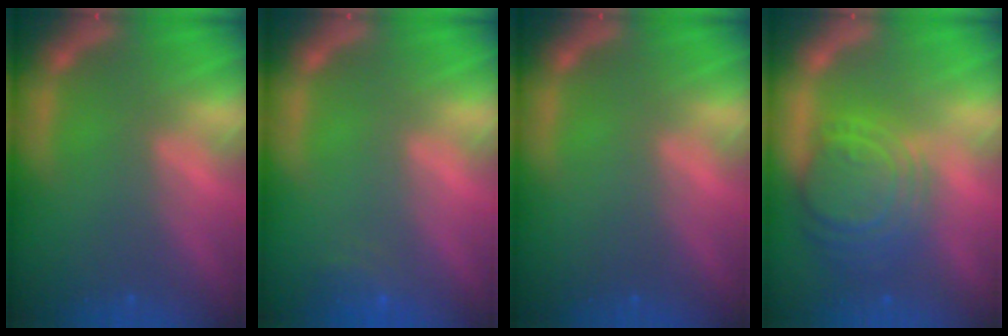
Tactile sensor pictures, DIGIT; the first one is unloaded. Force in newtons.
{"total": 1.9}
{"total": 0.0}
{"total": 8.5}